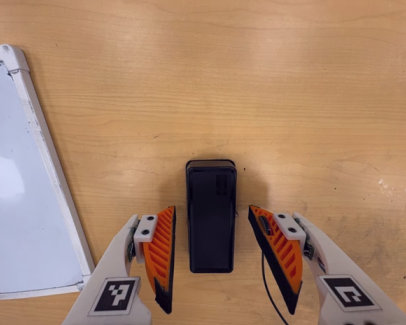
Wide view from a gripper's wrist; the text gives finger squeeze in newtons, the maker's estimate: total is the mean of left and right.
{"total": 0.0}